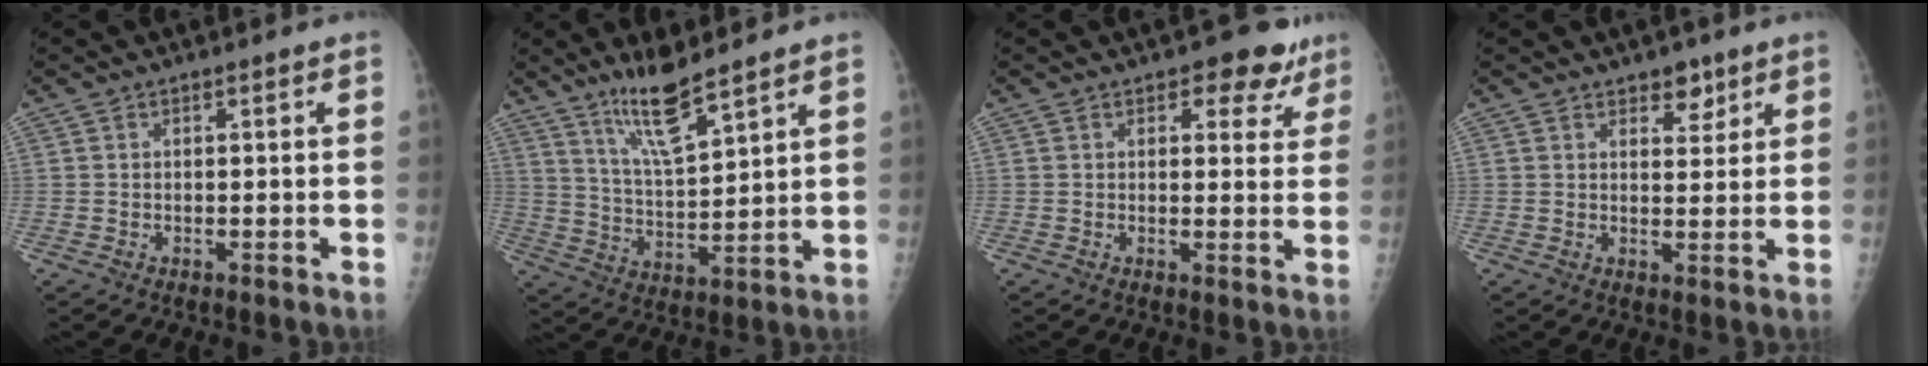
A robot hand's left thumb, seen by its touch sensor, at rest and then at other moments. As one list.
[{"total": 9.9, "force": [7.5, 1.3, 6.2], "torque": [-0.115, -0.058, 0.151]}, {"total": 6.3, "force": [3.8, 3.7, 3.4], "torque": [0.006, -0.012, 0.040]}, {"total": 3.8, "force": [2.5, 2.2, 1.8], "torque": [0.000, -0.015, 0.035]}]